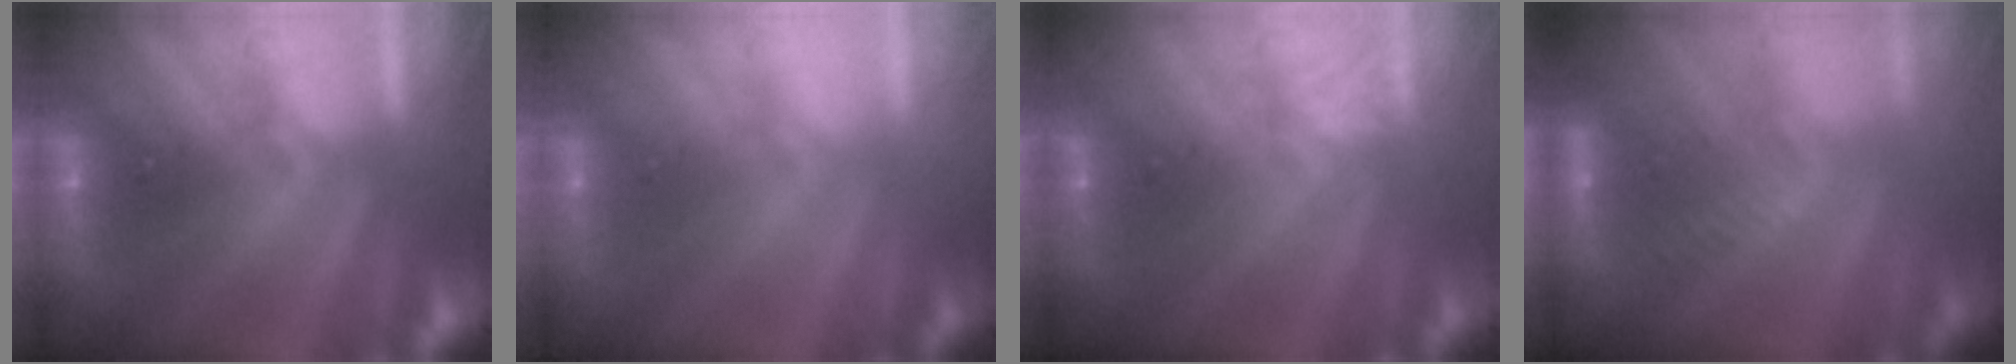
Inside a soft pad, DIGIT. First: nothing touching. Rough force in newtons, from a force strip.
{"total": 2.7}
{"total": 1.7}
{"total": 3.7}